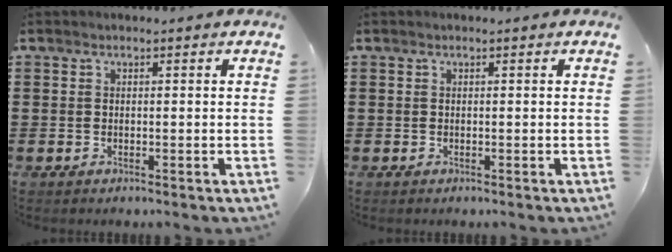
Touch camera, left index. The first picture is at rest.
{"total": 0.0}